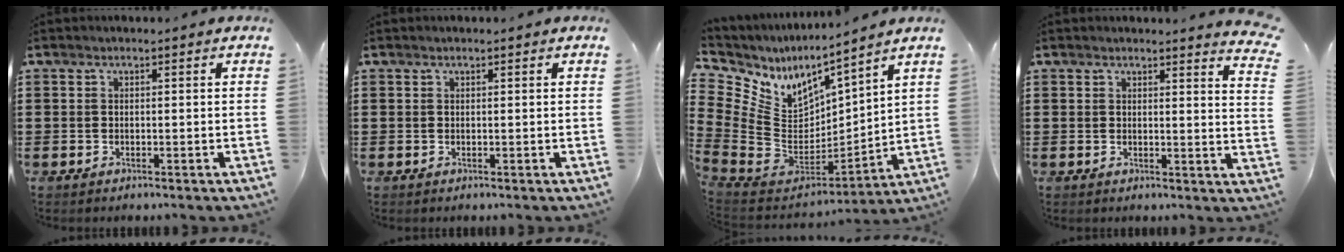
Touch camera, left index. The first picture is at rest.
{"total": 0.0}
{"total": 7.3, "force": [2.6, 5.8, 3.7], "torque": [-0.124, -0.048, 0.044]}
{"total": 2.8, "force": [2.6, -0.4, 0.8], "torque": [-0.019, -0.011, 0.046]}